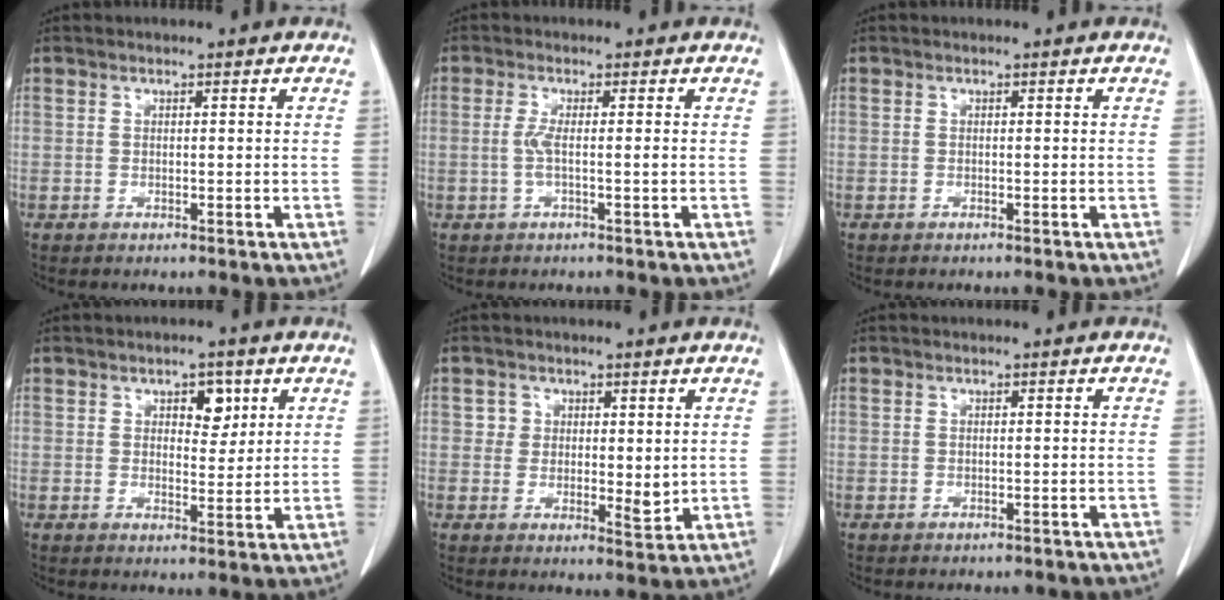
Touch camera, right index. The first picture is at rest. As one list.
[{"total": 2.5, "force": [-0.3, 0.0, 2.4], "torque": [-0.052, -0.001, -0.008]}, {"total": 0.0}, {"total": 4.1, "force": [1.9, 2.2, 3.0], "torque": [-0.037, 0.004, 0.028]}, {"total": 4.1, "force": [1.2, 3.2, 2.4], "torque": [-0.023, -0.013, 0.018]}, {"total": 5.2, "force": [-4.7, 2.2, 0.7], "torque": [-0.005, 0.003, -0.047]}]